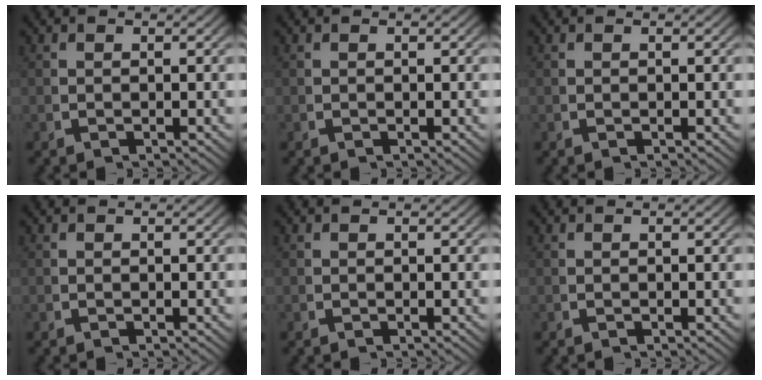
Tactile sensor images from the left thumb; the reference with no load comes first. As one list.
[{"total": 0.0}, {"total": 0.0}, {"total": 0.0}, {"total": 0.0}, {"total": 0.0}]